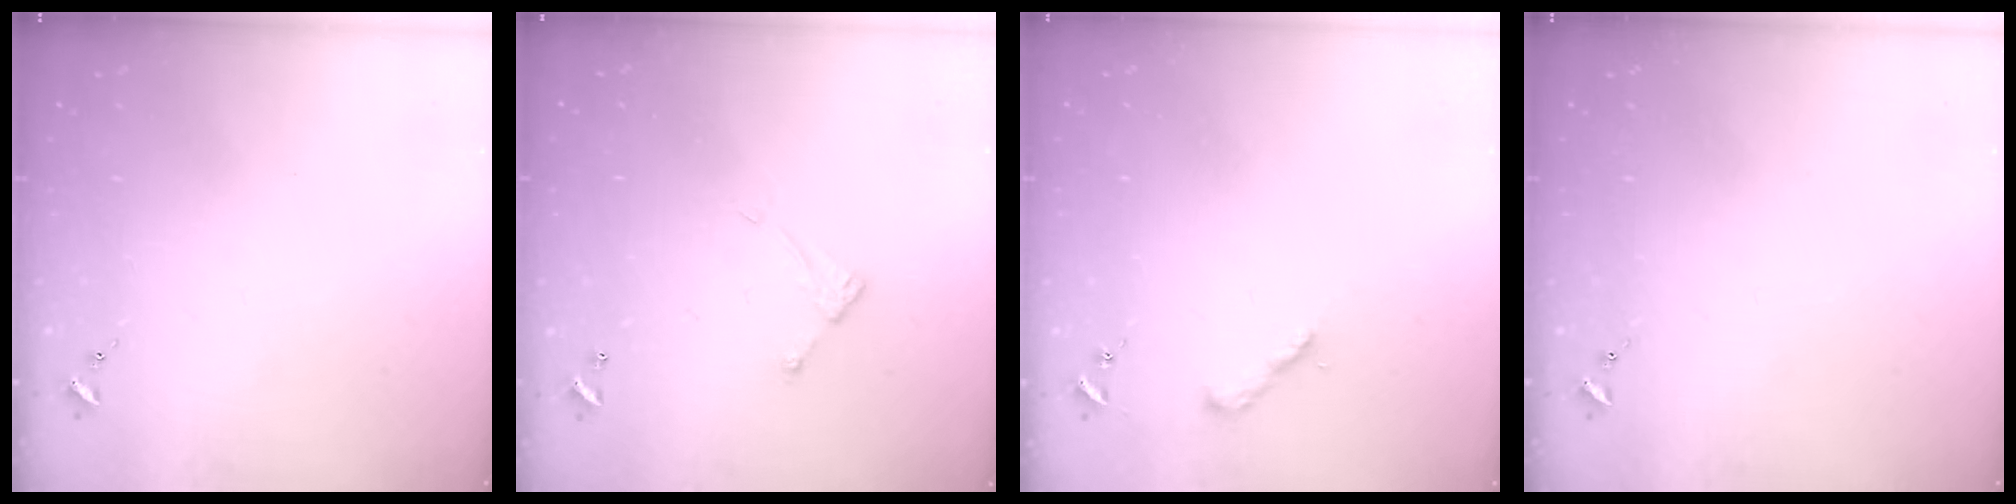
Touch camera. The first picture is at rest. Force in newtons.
{"total": 5.0, "press": 5.0, "slide": 0.4}
{"total": 3.8, "press": 3.8, "slide": 0.3}
{"total": 0.0}